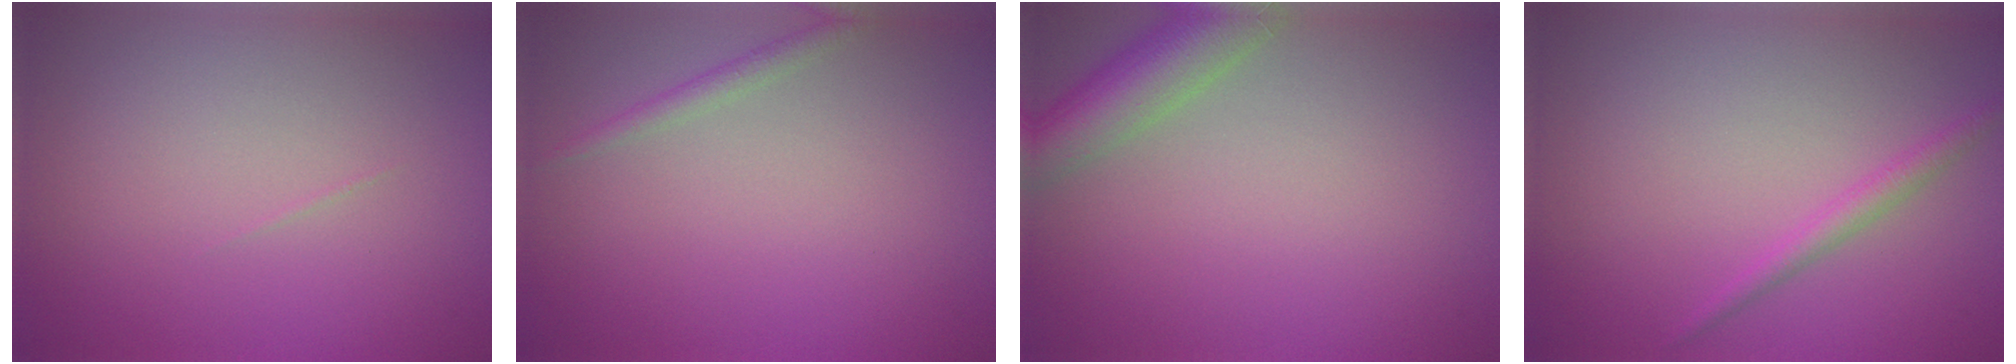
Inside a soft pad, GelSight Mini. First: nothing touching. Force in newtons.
{"total": 1.2, "press": 1.2, "slide": 0.0}
{"total": 5.4, "press": 5.4, "slide": 0.5}
{"total": 1.5, "press": 1.5, "slide": 0.1}